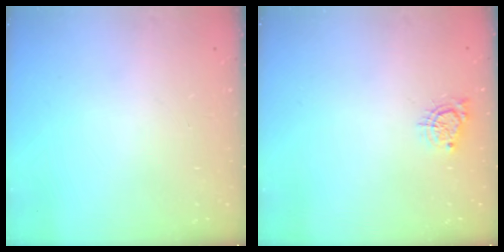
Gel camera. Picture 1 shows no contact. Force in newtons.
{"total": 4.6, "press": 4.6, "slide": 0.1}